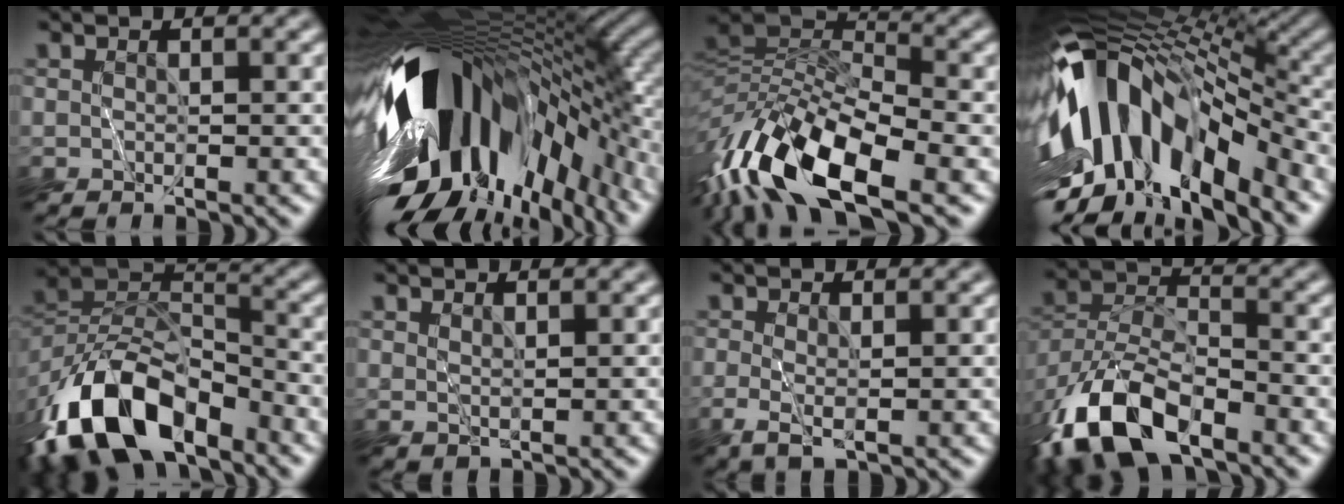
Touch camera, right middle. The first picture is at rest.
{"total": 18.5, "force": [-4.2, 9.2, 15.5], "torque": [-0.294, -0.036, -0.062]}
{"total": 11.5, "force": [-5.7, 4.3, 9.0], "torque": [-0.174, 0.011, -0.118]}
{"total": 14.4, "force": [-4.9, 6.5, 11.9], "torque": [-0.215, 0.021, -0.093]}
{"total": 12.4, "force": [-8.3, 5.9, 7.0], "torque": [-0.140, 0.005, -0.168]}
{"total": 0.6, "force": [0.6, -0.1, -0.1], "torque": [0.002, 0.001, 0.015]}
{"total": 1.5, "force": [-0.4, 0.5, 1.4], "torque": [-0.031, -0.007, -0.007]}
{"total": 10.2, "force": [-7.1, 4.3, 6.0], "torque": [-0.119, -0.003, -0.144]}